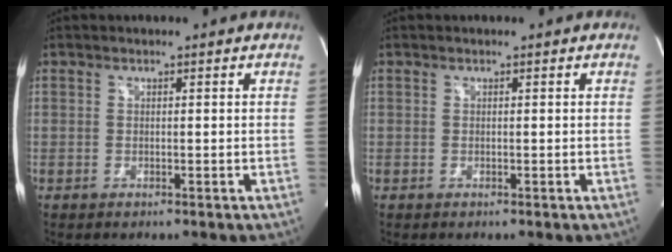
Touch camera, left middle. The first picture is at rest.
{"total": 0.0}